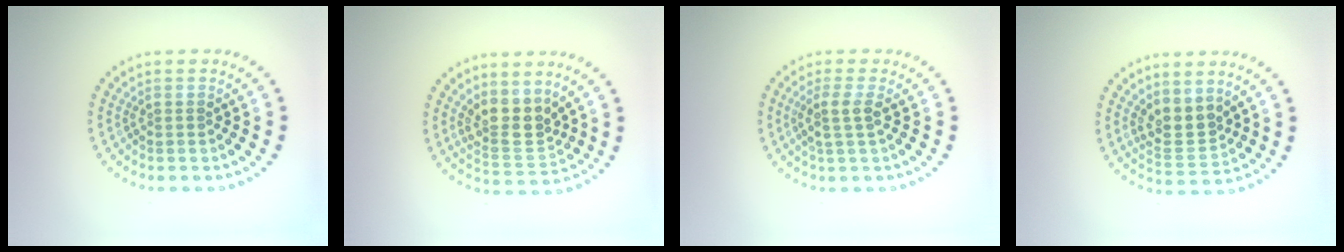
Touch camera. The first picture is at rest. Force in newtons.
{"total": 3.6, "press": 3.1, "slide": 1.9}
{"total": 2.0, "press": 1.7, "slide": 1.1}
{"total": 3.2, "press": 2.8, "slide": 1.5}